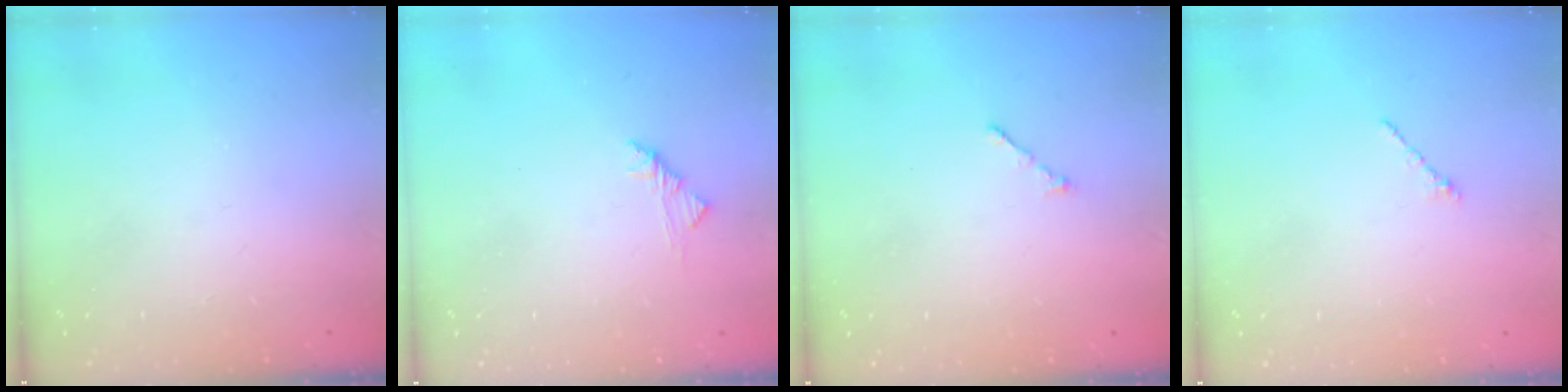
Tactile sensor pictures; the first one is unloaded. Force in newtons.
{"total": 3.5, "press": 3.5, "slide": 0.7}
{"total": 0.9, "press": 0.8, "slide": 0.2}
{"total": 1.0, "press": 0.9, "slide": 0.4}